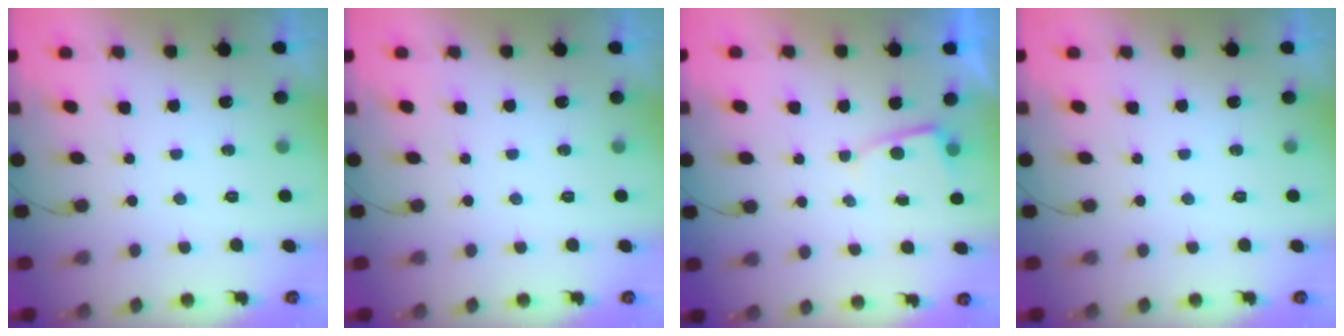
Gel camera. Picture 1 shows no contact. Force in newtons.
{"total": 0.0}
{"total": 2.0, "press": 2.0, "slide": 0.2}
{"total": 0.0}